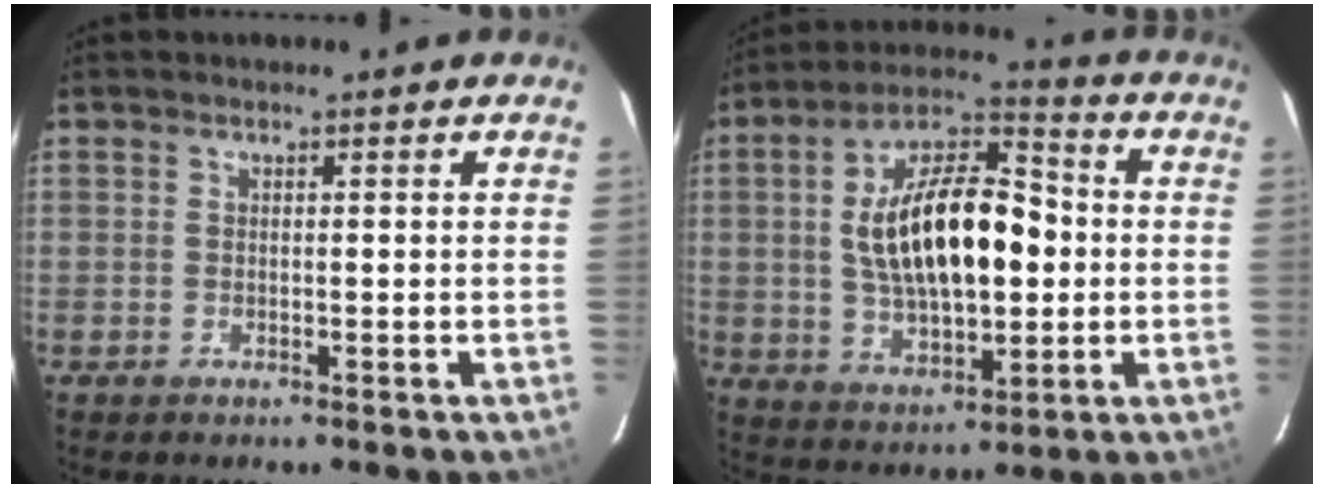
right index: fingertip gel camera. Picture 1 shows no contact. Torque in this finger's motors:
{"motor_torque": [1.44, 0.58, 1.05, 0.21]}